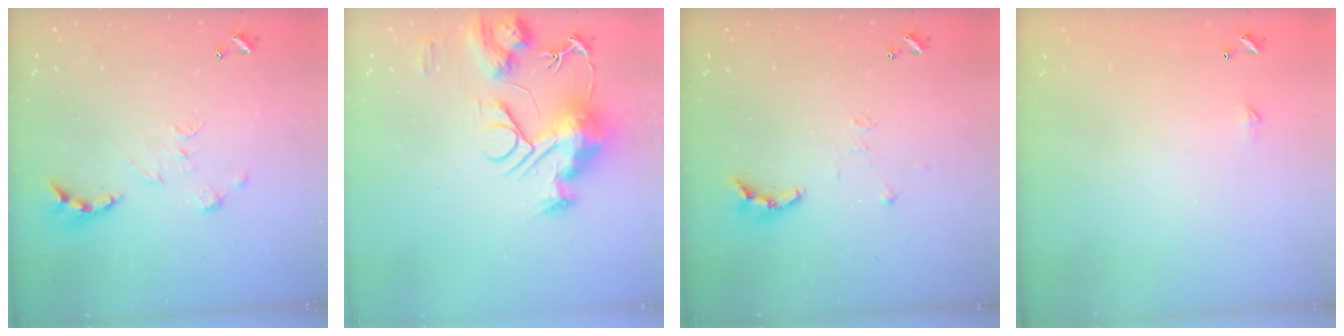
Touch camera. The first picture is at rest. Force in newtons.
{"total": 14.8, "press": 14.7, "slide": 1.3}
{"total": 7.7, "press": 7.6, "slide": 0.6}
{"total": 2.3, "press": 2.3, "slide": 0.4}